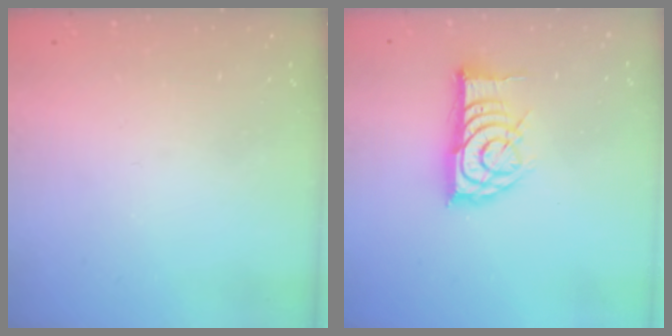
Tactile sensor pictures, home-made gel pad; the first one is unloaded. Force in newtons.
{"total": 13.9, "press": 13.9, "slide": 0.6}